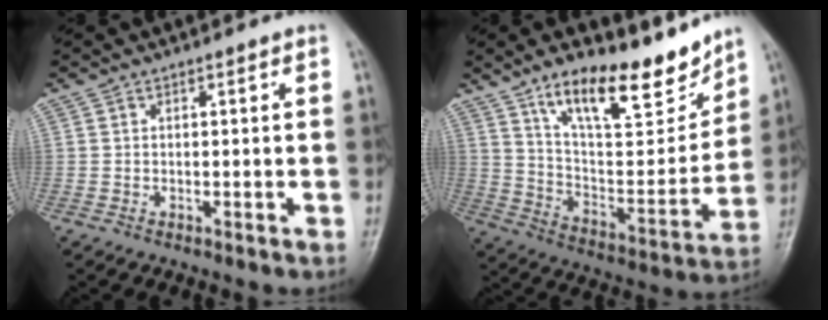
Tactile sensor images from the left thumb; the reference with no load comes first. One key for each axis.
{"total": 20.0, "fx": 14.0, "fy": 6.9, "fz": 12.5, "tx": -0.149, "ty": -0.082, "tz": 0.239}